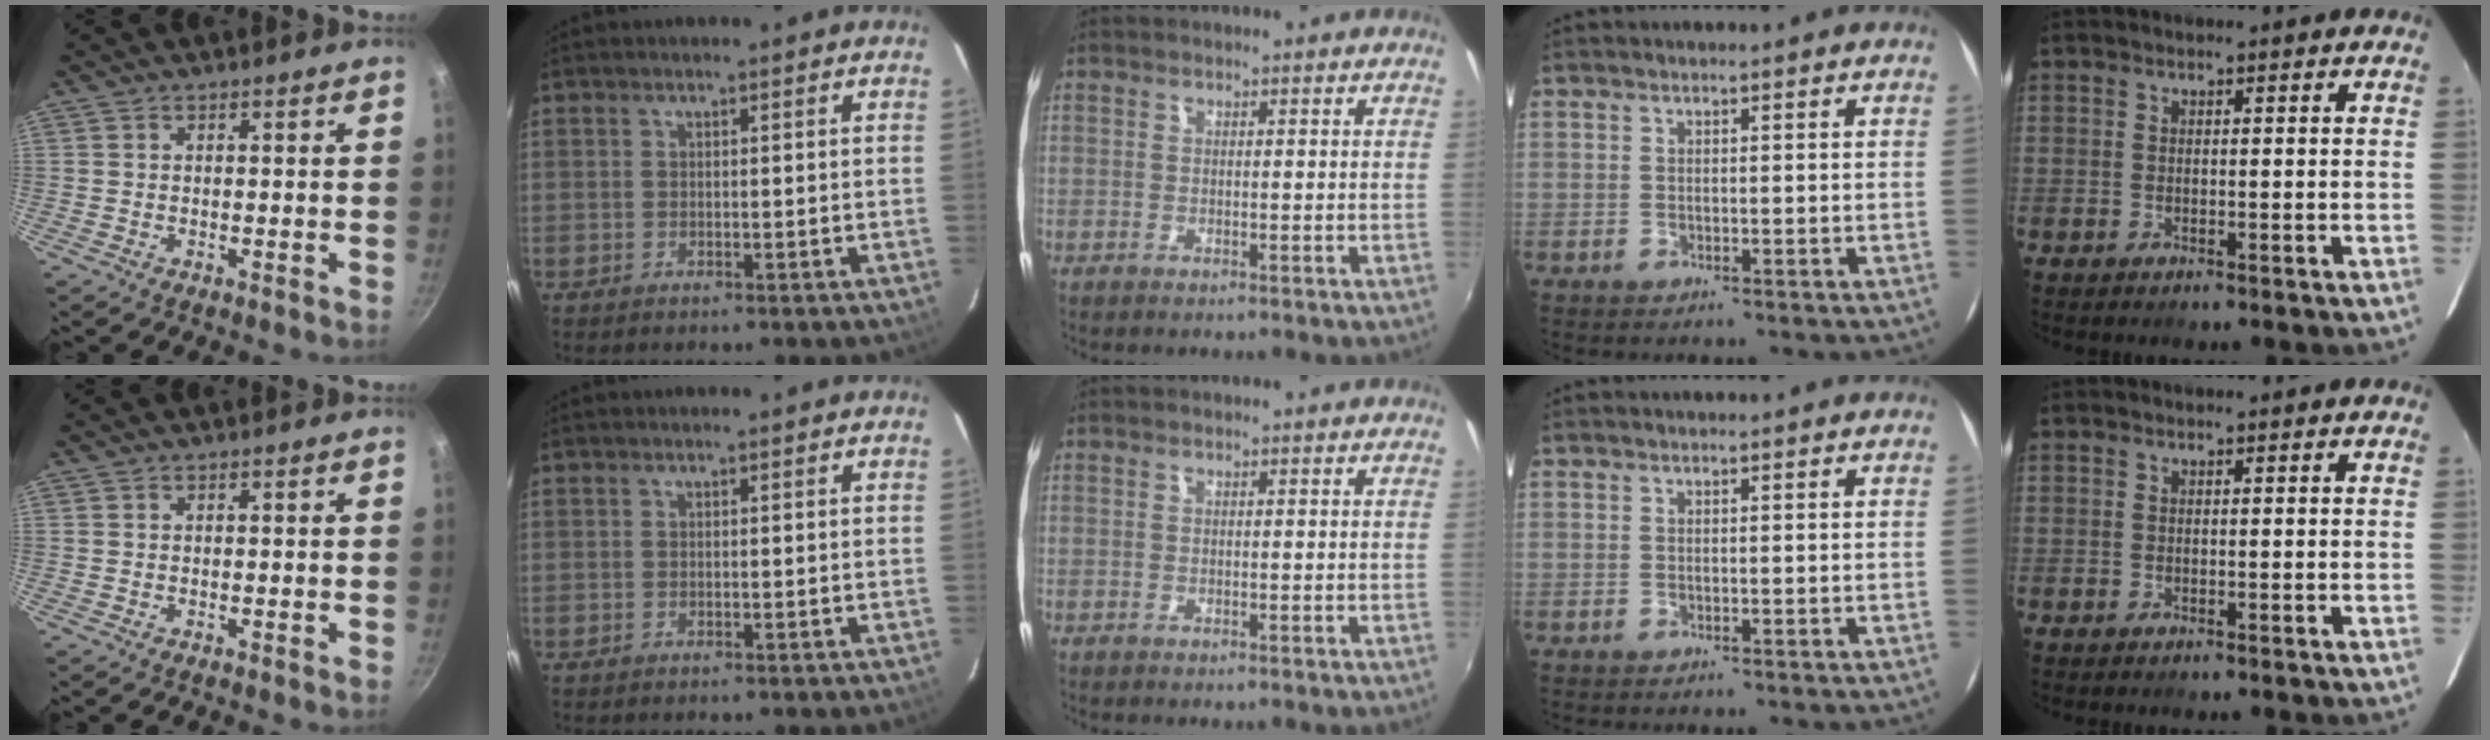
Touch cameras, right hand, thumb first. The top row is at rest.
{}